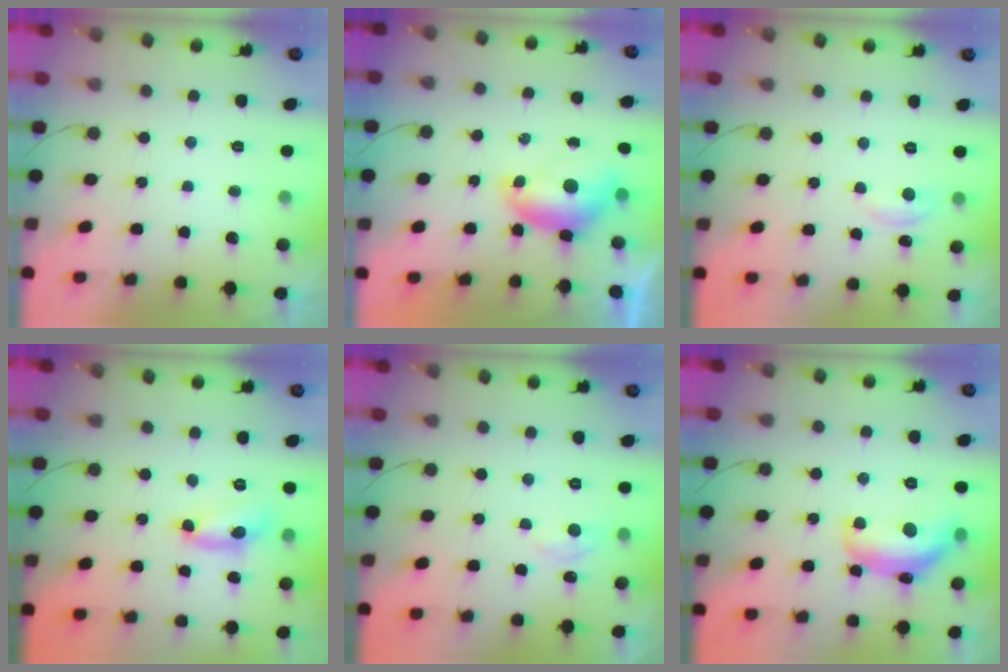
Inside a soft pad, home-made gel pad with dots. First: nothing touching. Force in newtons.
{"total": 7.4, "press": 7.4, "slide": 0.6}
{"total": 3.8, "press": 3.8, "slide": 0.4}
{"total": 9.1, "press": 9.1, "slide": 0.8}
{"total": 5.0, "press": 4.9, "slide": 0.6}
{"total": 14.0, "press": 14.0, "slide": 0.7}